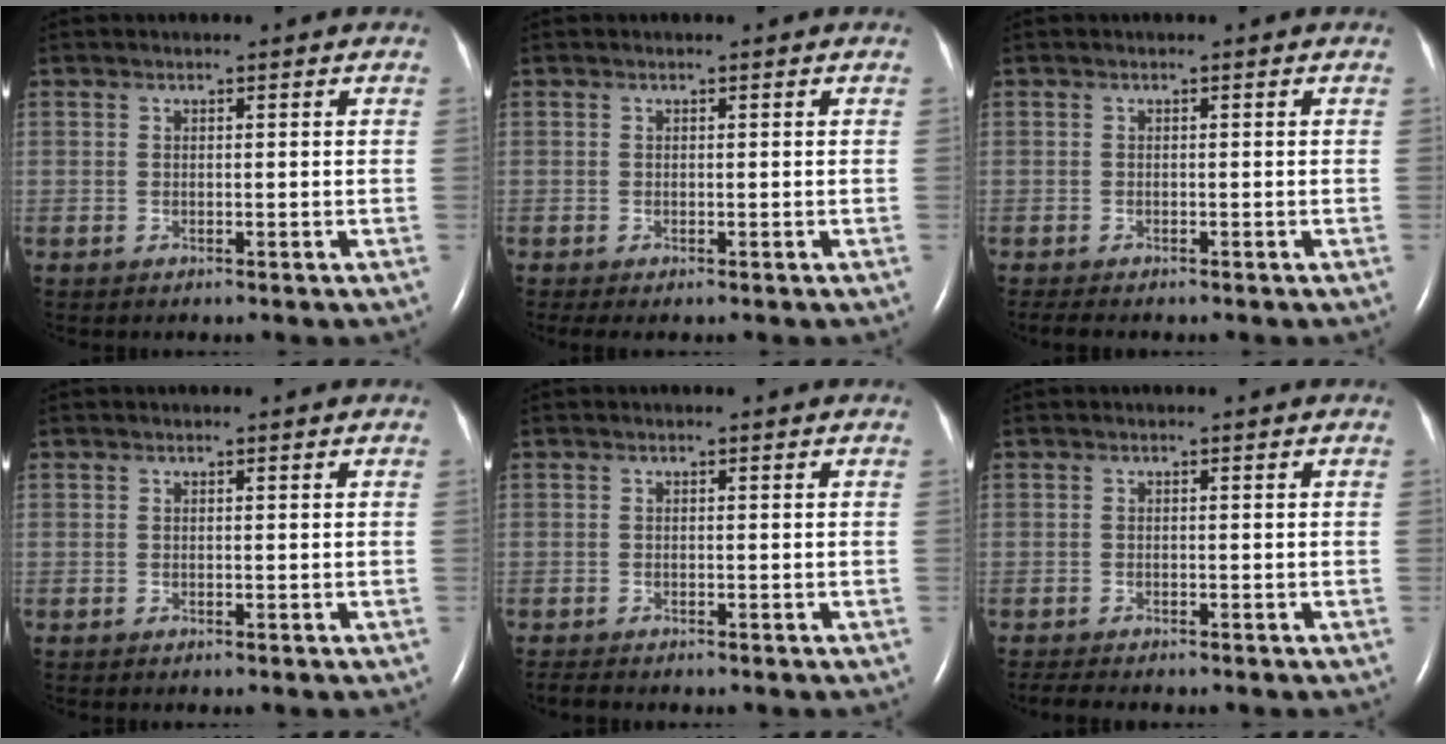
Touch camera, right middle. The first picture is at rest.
{"total": 0.9, "force": [-0.6, 0.2, 0.7], "torque": [-0.013, -0.005, -0.007]}
{"total": 2.3, "force": [-1.9, 0.6, 1.2], "torque": [-0.023, -0.008, -0.024]}
{"total": 0.0}
{"total": 1.2, "force": [-1.1, 0.2, 0.4], "torque": [-0.015, -0.006, -0.018]}
{"total": 3.2, "force": [-2.7, 0.6, 1.5], "torque": [-0.029, -0.010, -0.038]}